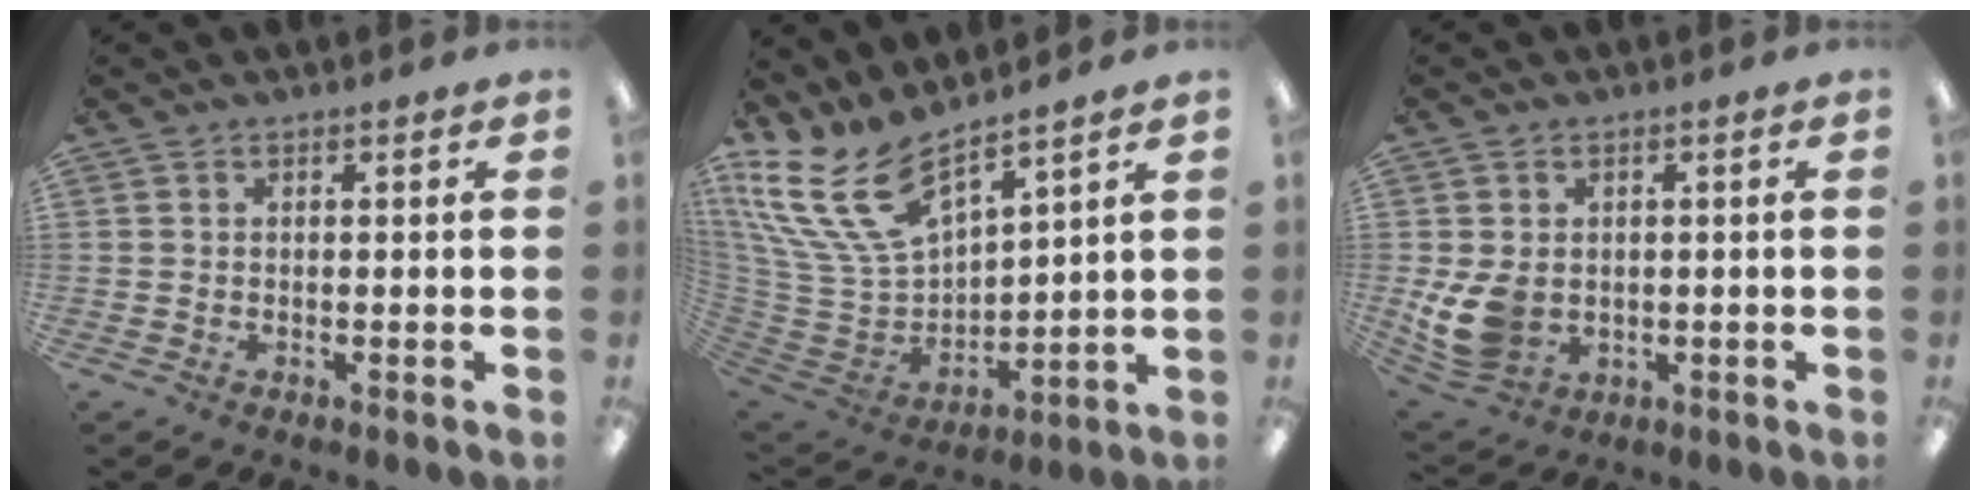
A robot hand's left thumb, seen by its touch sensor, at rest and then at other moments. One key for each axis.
{"total": 19.5, "fx": 12.5, "fy": 9.6, "fz": 11.5, "tx": -0.269, "ty": -0.077, "tz": 0.229}
{"total": 8.6, "fx": -0.3, "fy": 6.4, "fz": 5.7, "tx": -0.127, "ty": -0.002, "tz": 0.002}